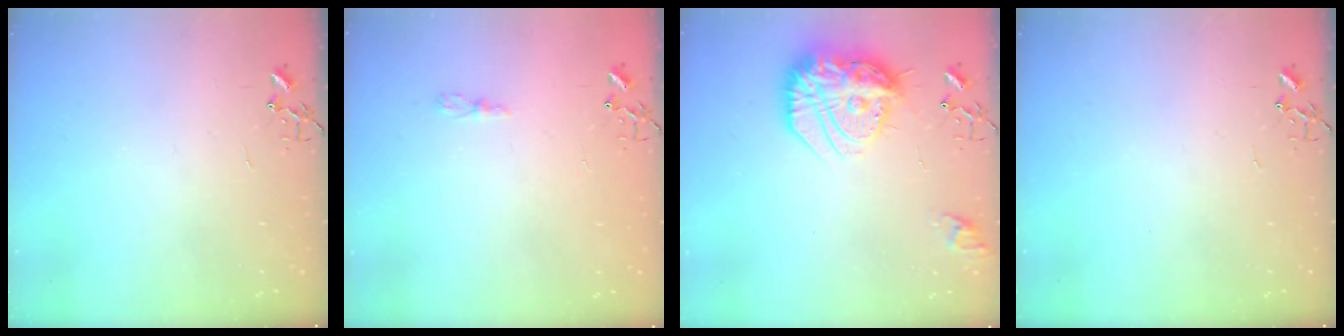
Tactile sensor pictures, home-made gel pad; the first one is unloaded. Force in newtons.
{"total": 3.5, "press": 3.5, "slide": 0.5}
{"total": 20.9, "press": 20.8, "slide": 1.7}
{"total": 0.0}